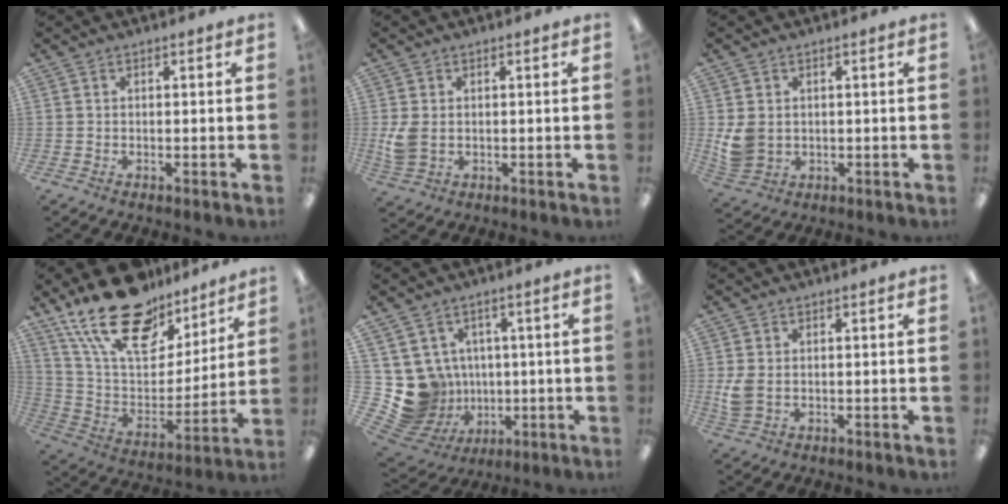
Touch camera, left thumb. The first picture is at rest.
{"total": 4.6, "force": [0.3, 3.5, 3.1], "torque": [-0.062, -0.002, 0.005]}
{"total": 5.7, "force": [0.8, 4.7, 3.1], "torque": [-0.063, 0.003, 0.019]}
{"total": 22.3, "force": [16.1, 10.7, 11.2], "torque": [-0.209, -0.094, 0.292]}
{"total": 11.1, "force": [-0.5, 10.8, 2.4], "torque": [-0.094, -0.010, 0.012]}
{"total": 4.3, "force": [0.1, 3.1, 3.1], "torque": [-0.070, -0.003, -0.002]}